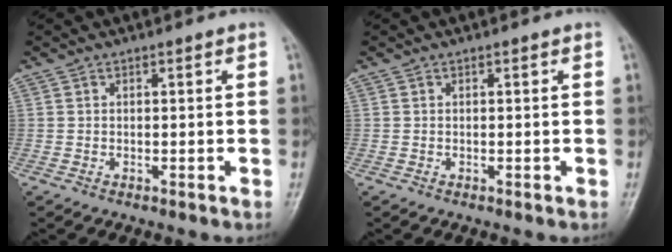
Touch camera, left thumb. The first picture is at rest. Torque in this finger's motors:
{"motor_torque": [0.00, 0.00, -0.01, -0.02, 0.00]}